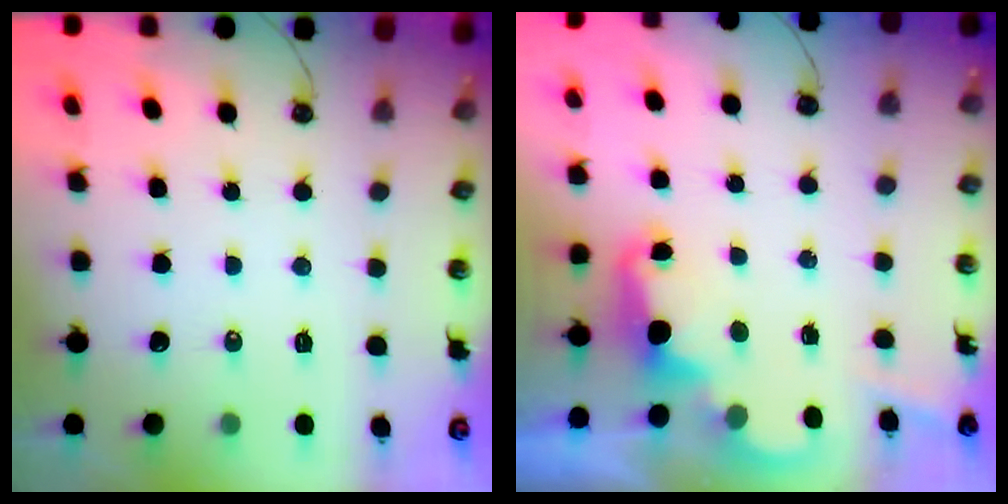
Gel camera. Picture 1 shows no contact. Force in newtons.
{"total": 2.4, "press": 2.3, "slide": 0.5}